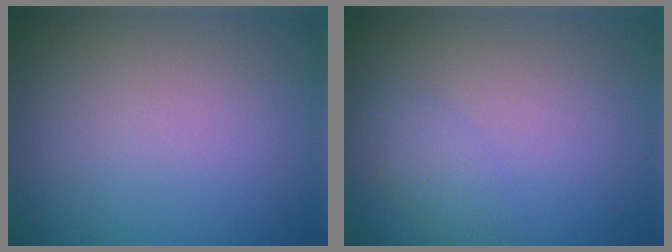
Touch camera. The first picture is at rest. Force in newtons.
{"total": 1.7, "press": 1.7, "slide": 0.0}